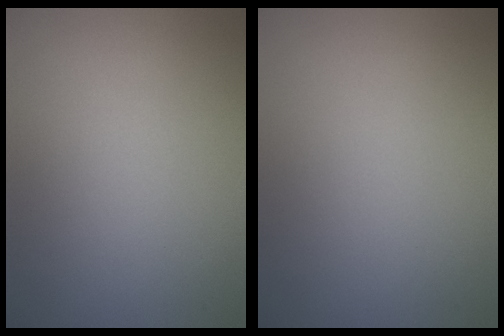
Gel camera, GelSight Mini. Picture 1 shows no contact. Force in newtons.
{"total": 0.0}